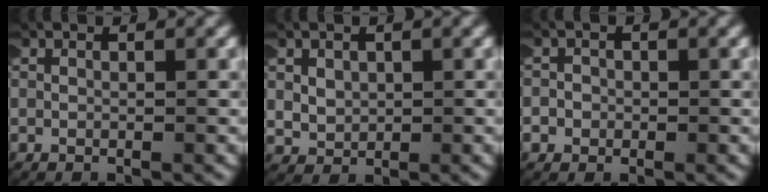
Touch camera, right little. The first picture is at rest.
{"total": 1.8, "force": [0.5, 1.6, 0.6], "torque": [-0.031, -0.006, 0.018]}
{"total": 2.9, "force": [-0.8, 2.7, 0.2], "torque": [-0.015, 0.004, -0.027]}